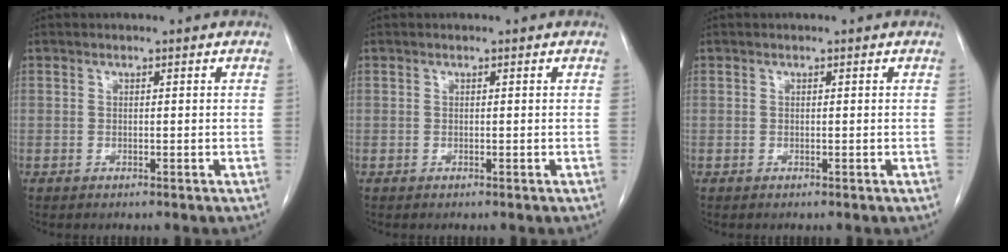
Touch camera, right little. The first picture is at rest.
{"total": 0.0}
{"total": 0.0}